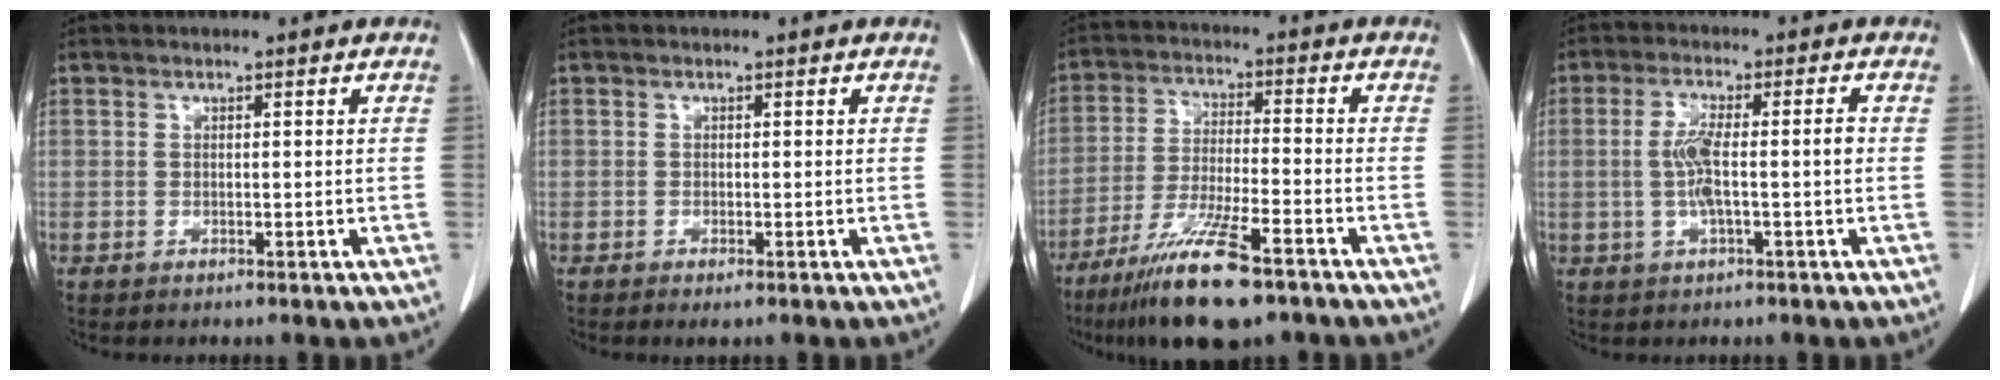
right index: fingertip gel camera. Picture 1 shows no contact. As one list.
[{"total": 0.8, "force": [-0.5, 0.0, 0.6], "torque": [-0.011, -0.003, -0.006]}, {"total": 13.1, "force": [-8.9, 1.5, 9.5], "torque": [-0.182, -0.034, -0.155]}, {"total": 6.1, "force": [-0.6, 0.6, 6.0], "torque": [-0.121, 0.007, -0.011]}]